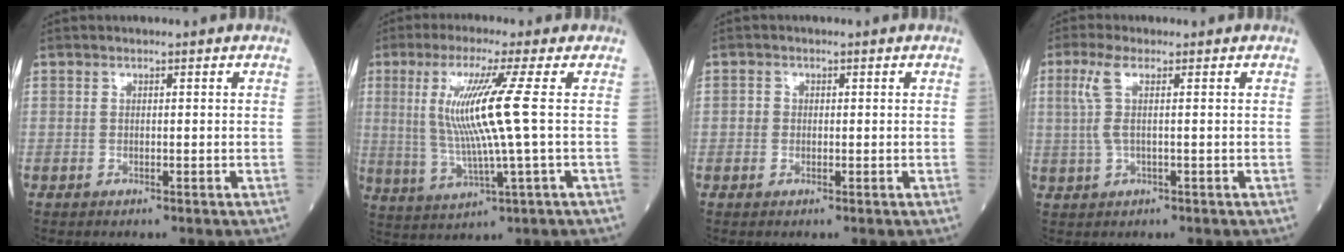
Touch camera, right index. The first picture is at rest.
{"total": 10.3, "force": [1.6, -1.4, 10.0], "torque": [-0.208, -0.008, 0.034]}
{"total": 1.1, "force": [-0.1, 1.1, 0.3], "torque": [-0.002, 0.005, -0.003]}
{"total": 3.9, "force": [1.2, 0.5, 3.7], "torque": [-0.096, 0.011, 0.026]}